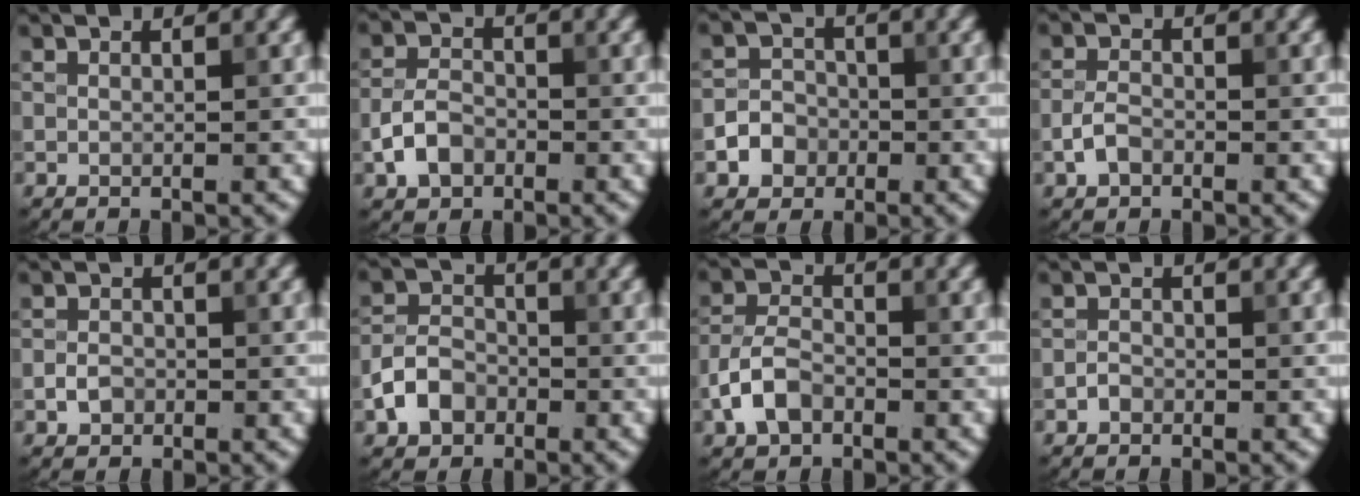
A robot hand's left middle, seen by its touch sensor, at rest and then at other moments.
{"total": 3.3, "force": [-1.4, 2.3, 1.9], "torque": [-0.035, 0.005, -0.033]}
{"total": 2.8, "force": [-1.1, 2.4, 0.9], "torque": [-0.004, 0.004, -0.022]}
{"total": 1.9, "force": [-1.0, 1.2, 1.1], "torque": [-0.022, 0.005, -0.023]}
{"total": 1.5, "force": [-0.6, 1.2, 0.7], "torque": [-0.009, 0.001, -0.014]}
{"total": 3.9, "force": [-1.7, 2.9, 1.9], "torque": [-0.039, 0.004, -0.037]}
{"total": 3.7, "force": [-1.8, 2.4, 2.2], "torque": [-0.045, 0.006, -0.043]}
{"total": 1.0, "force": [-0.6, 0.7, 0.3], "torque": [-0.004, 0.002, -0.012]}